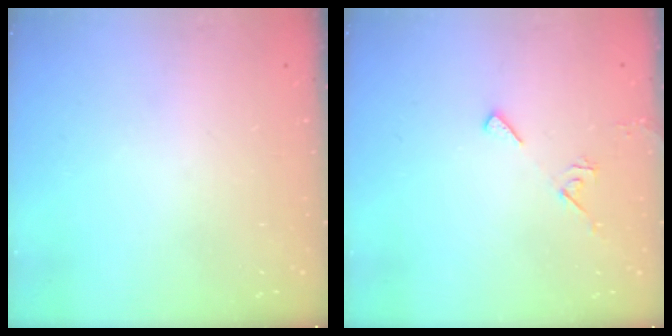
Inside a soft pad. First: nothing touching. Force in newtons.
{"total": 5.2, "press": 5.2, "slide": 0.6}